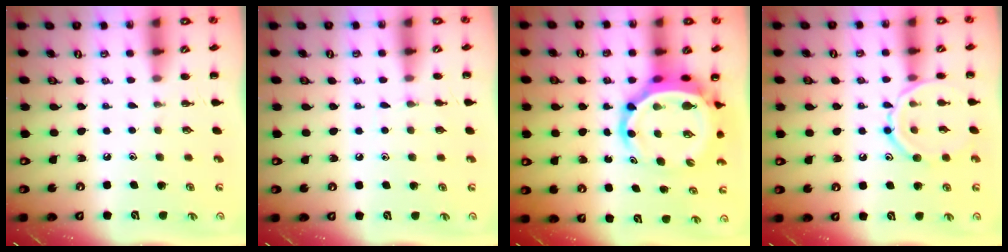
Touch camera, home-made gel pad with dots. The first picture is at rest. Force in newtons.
{"total": 3.7, "press": 3.6, "slide": 1.1}
{"total": 8.2, "press": 7.8, "slide": 2.6}
{"total": 12.1, "press": 12.1, "slide": 0.3}